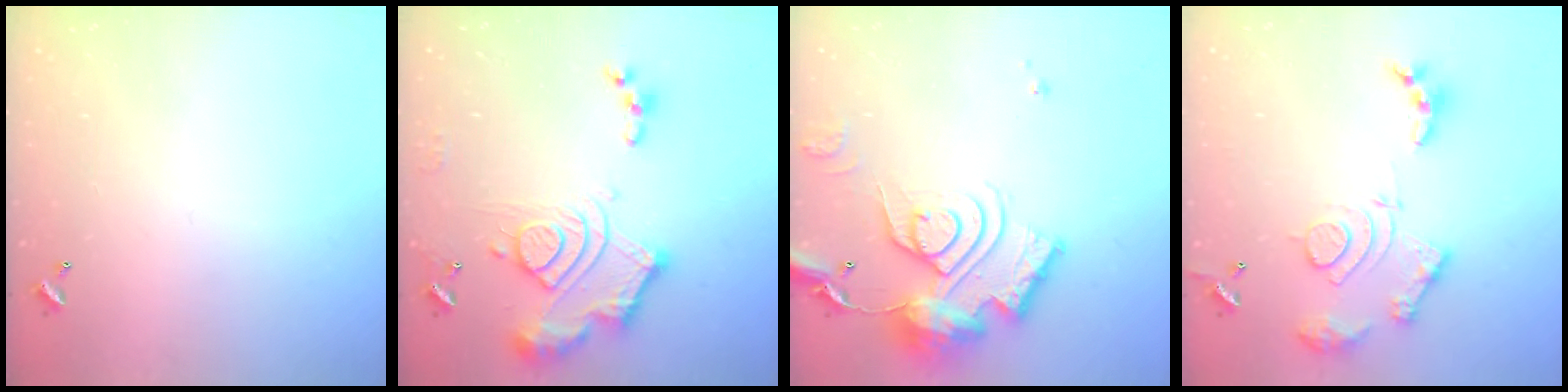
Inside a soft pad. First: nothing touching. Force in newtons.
{"total": 16.2, "press": 16.1, "slide": 1.9}
{"total": 21.9, "press": 21.7, "slide": 2.3}
{"total": 14.5, "press": 14.4, "slide": 1.3}